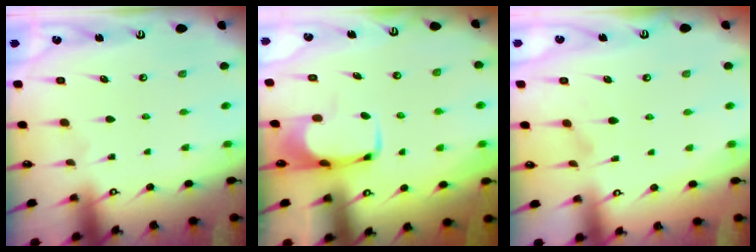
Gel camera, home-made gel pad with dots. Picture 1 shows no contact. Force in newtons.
{"total": 2.0, "press": 1.9, "slide": 0.4}
{"total": 1.4, "press": 0.9, "slide": 1.1}